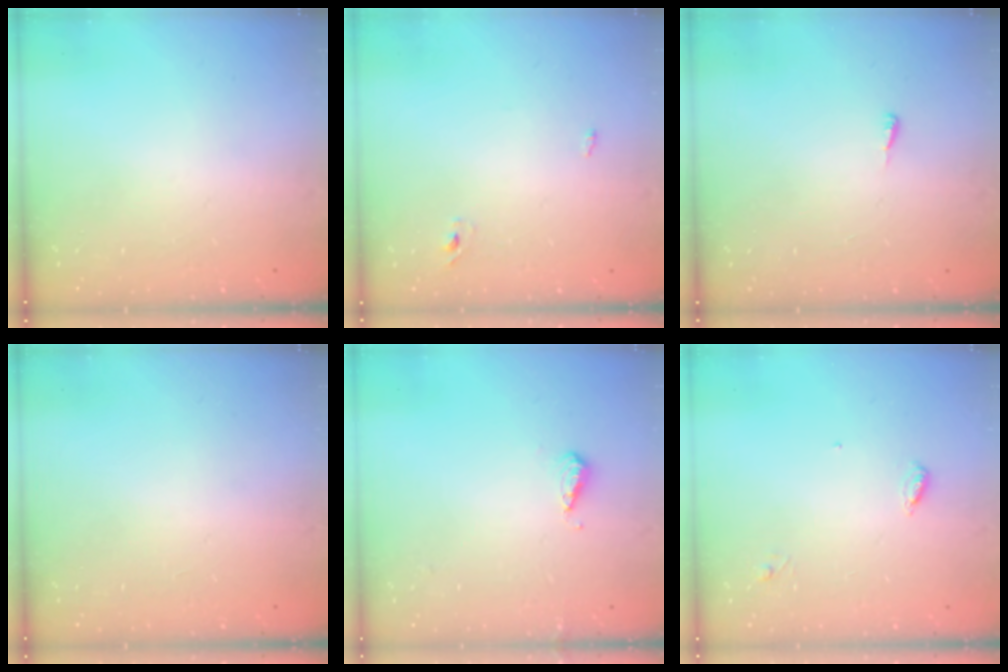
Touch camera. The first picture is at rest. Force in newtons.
{"total": 2.3, "press": 2.1, "slide": 1.0}
{"total": 4.4, "press": 4.4, "slide": 0.5}
{"total": 1.0, "press": 0.8, "slide": 0.6}
{"total": 3.7, "press": 3.6, "slide": 1.0}
{"total": 3.6, "press": 3.6, "slide": 0.3}